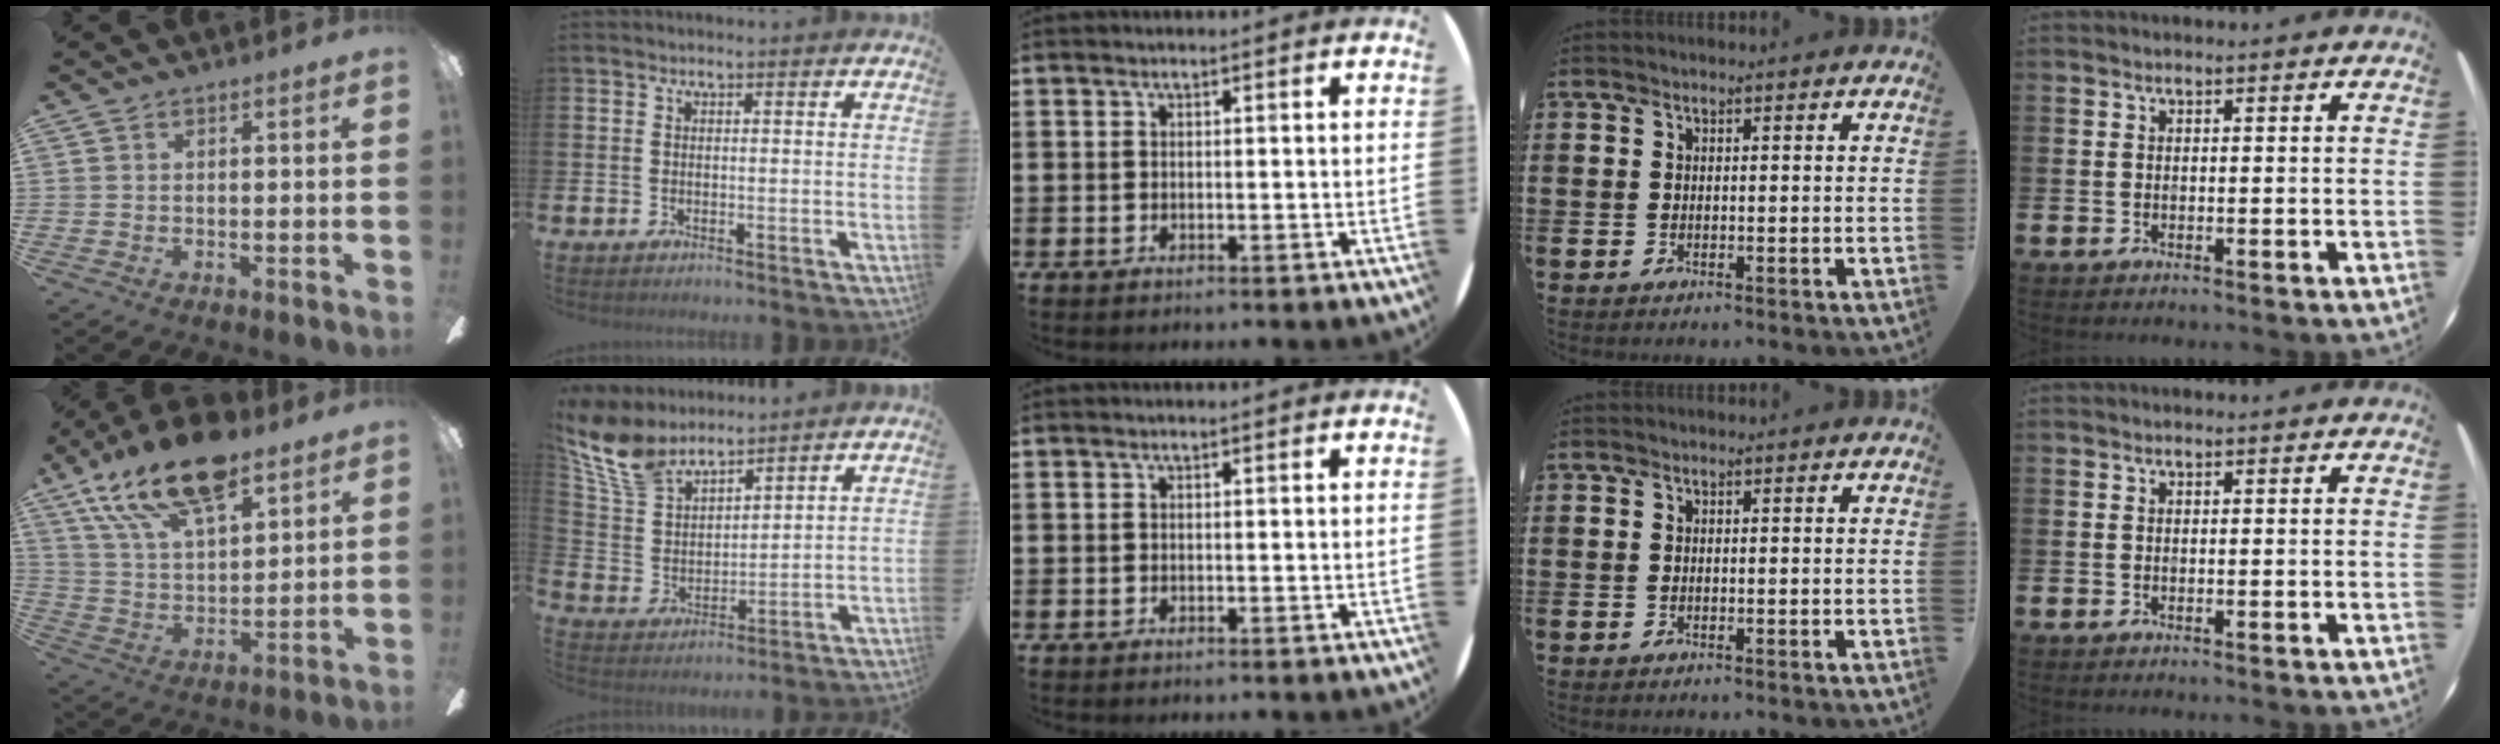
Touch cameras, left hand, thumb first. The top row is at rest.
{"thumb": {"total": 20.0, "force": [13.4, 8.1, 12.4], "torque": [-0.238, -0.062, 0.233]}, "index": {"total": 9.5, "force": [8.3, 3.5, 3.0], "torque": [-0.104, -0.035, 0.155]}}